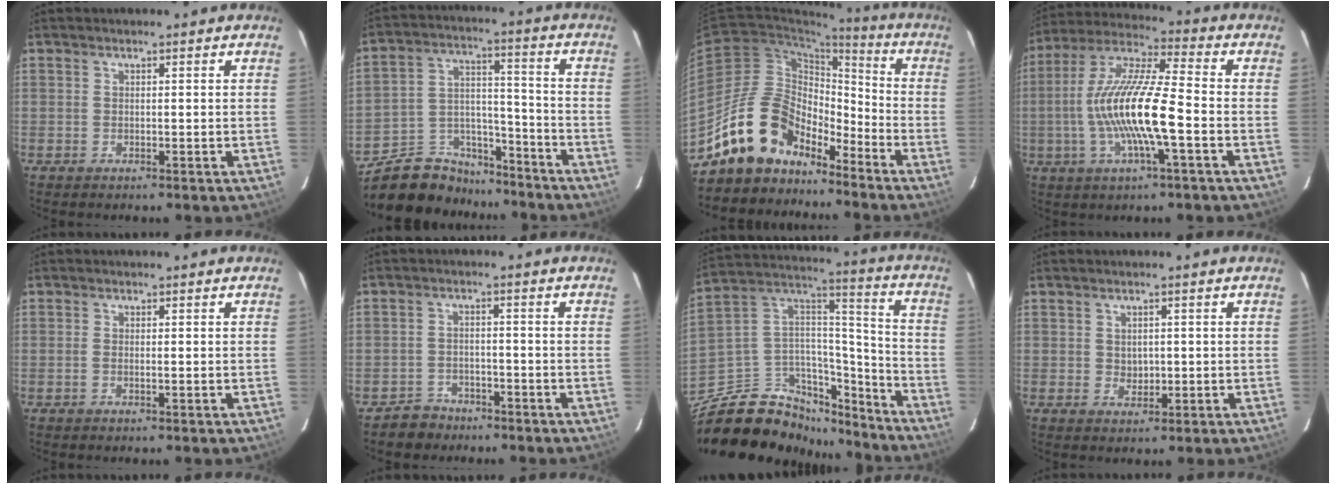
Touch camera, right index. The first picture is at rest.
{"total": 14.7, "force": [-12.2, 7.2, 3.7], "torque": [-0.084, 0.051, -0.192]}
{"total": 15.0, "force": [-11.7, 7.8, 5.1], "torque": [-0.097, 0.031, -0.204]}
{"total": 15.7, "force": [-3.3, 1.9, 15.2], "torque": [-0.299, 0.001, -0.066]}
{"total": 0.7, "force": [-0.1, 0.0, 0.7], "torque": [-0.016, 0.000, -0.005]}
{"total": 4.4, "force": [-3.4, 2.8, -0.1], "torque": [-0.009, 0.017, -0.057]}
{"total": 23.0, "force": [-17.8, 11.4, 9.0], "torque": [-0.181, 0.062, -0.278]}
{"total": 2.2, "force": [0.2, 2.0, 0.9], "torque": [-0.012, 0.000, 0.009]}